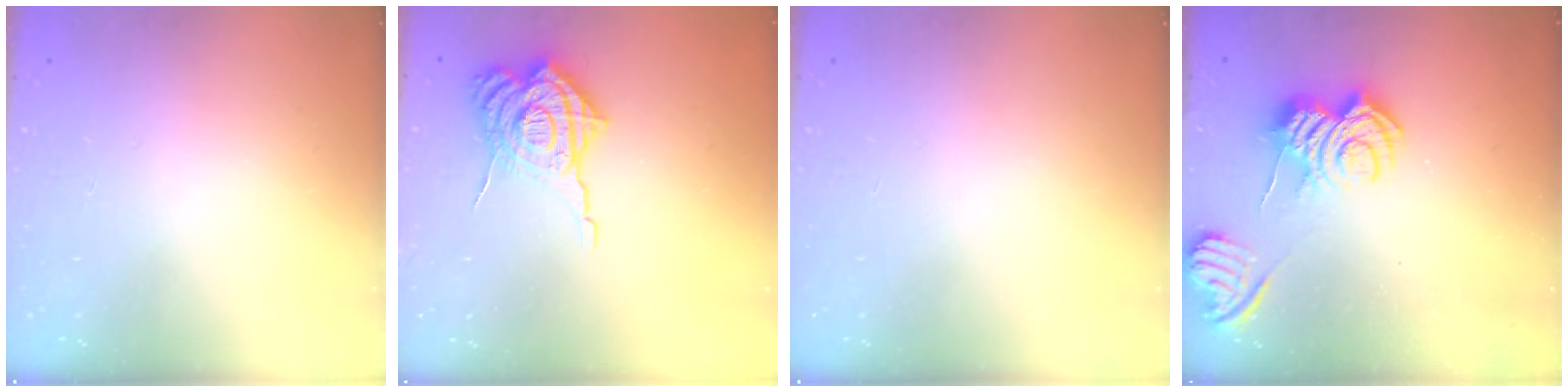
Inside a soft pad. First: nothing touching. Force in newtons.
{"total": 16.1, "press": 16.0, "slide": 1.7}
{"total": 0.0}
{"total": 8.2, "press": 8.2, "slide": 0.9}